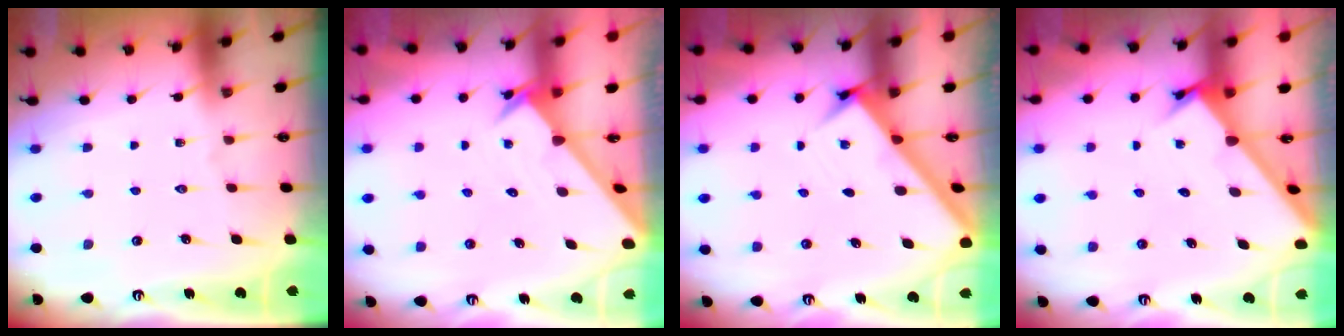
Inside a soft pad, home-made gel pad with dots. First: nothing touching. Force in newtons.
{"total": 1.8, "press": 1.8, "slide": 0.1}
{"total": 3.0, "press": 2.9, "slide": 0.4}
{"total": 1.9, "press": 1.9, "slide": 0.2}